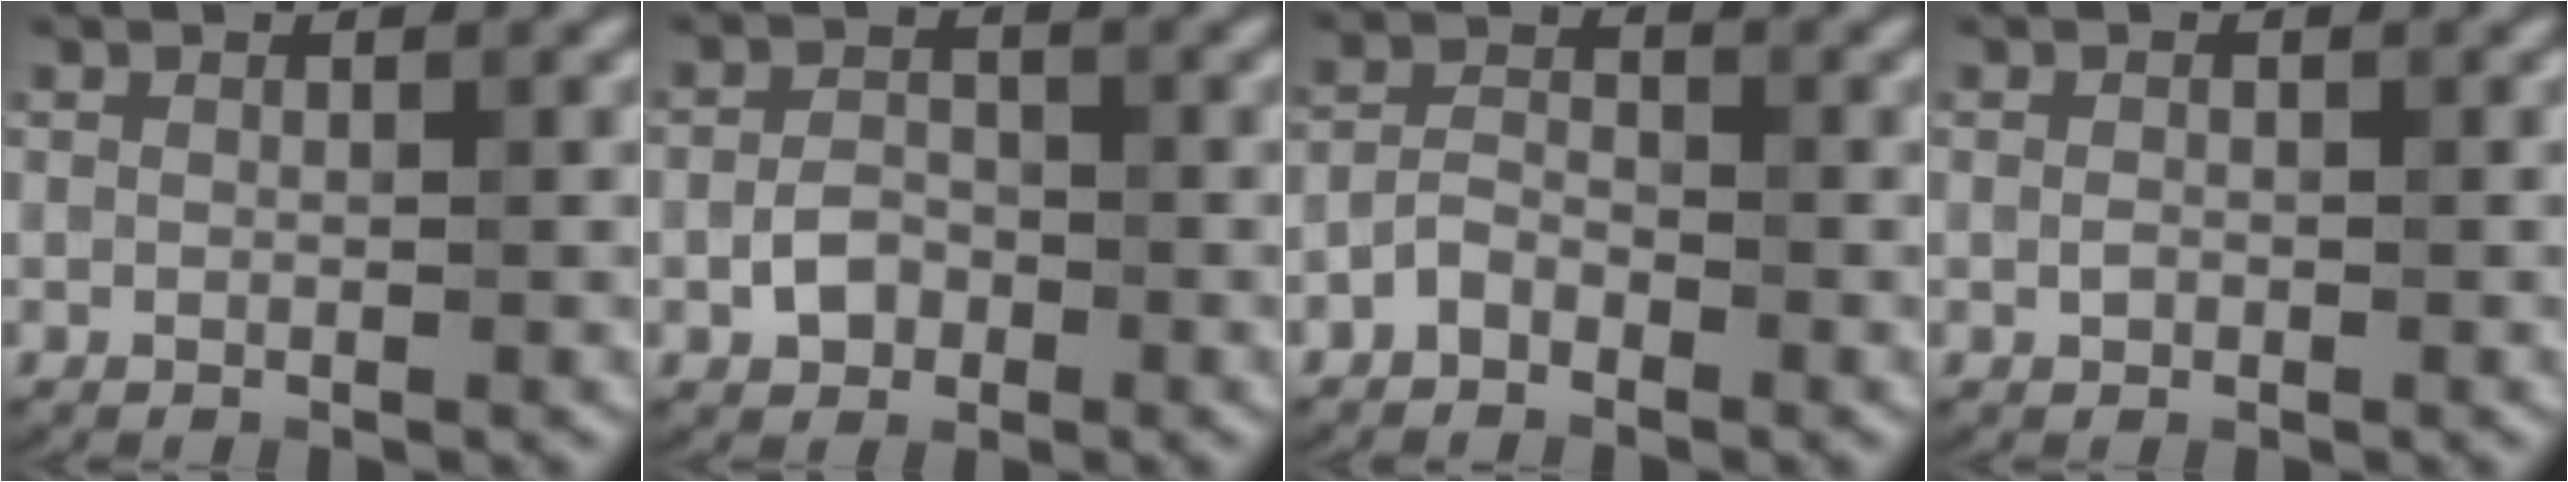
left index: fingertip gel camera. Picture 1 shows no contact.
{"total": 2.4, "force": [-1.0, 1.8, 1.2], "torque": [-0.020, 0.004, -0.024]}
{"total": 2.0, "force": [-1.4, 1.1, 0.9], "torque": [-0.015, 0.008, -0.032]}
{"total": 0.6, "force": [-0.1, 0.5, 0.4], "torque": [-0.006, -0.001, -0.003]}